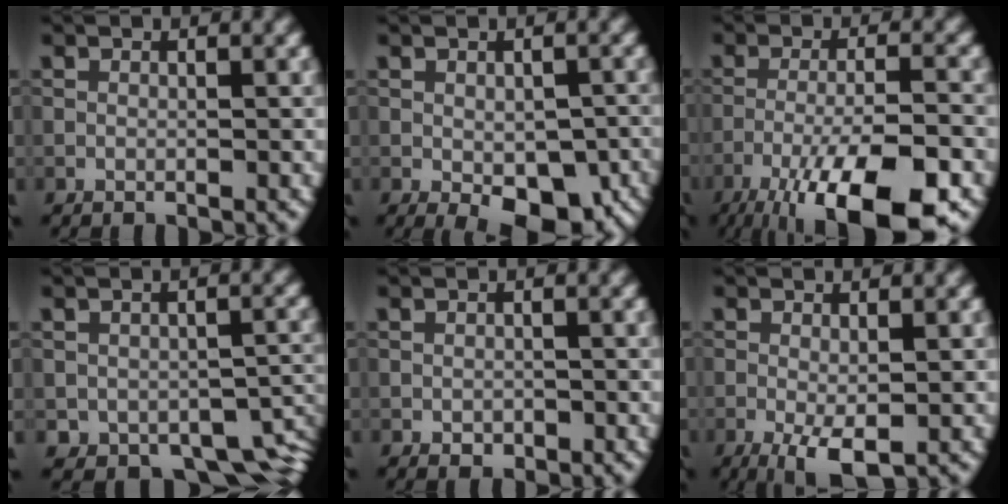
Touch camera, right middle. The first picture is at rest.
{"total": 8.1, "force": [-3.6, 4.0, 6.2], "torque": [-0.090, -0.025, -0.035]}
{"total": 11.8, "force": [-7.5, 3.0, 8.7], "torque": [-0.144, -0.013, -0.121]}
{"total": 6.3, "force": [-3.0, 4.2, 3.7], "torque": [-0.039, -0.031, -0.032]}
{"total": 1.0, "force": [-0.4, 0.7, 0.6], "torque": [-0.008, -0.003, -0.006]}
{"total": 3.4, "force": [-1.2, 1.2, 3.0], "torque": [-0.058, -0.011, -0.018]}